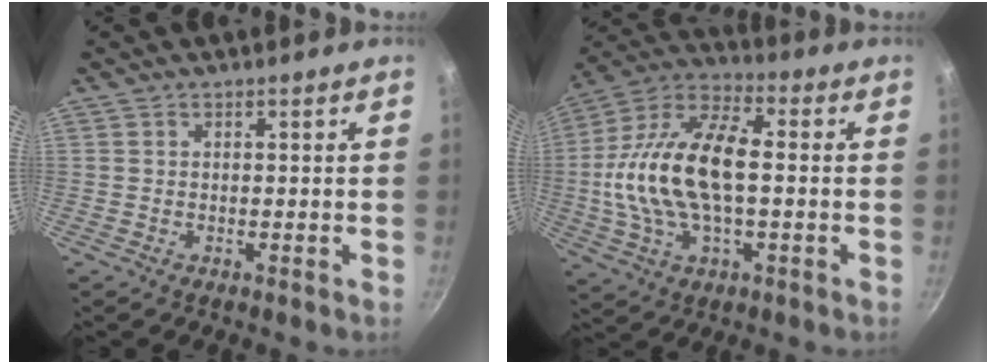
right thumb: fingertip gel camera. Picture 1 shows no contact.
{"total": 20.3, "force": [-0.5, 10.4, 17.4], "torque": [-0.331, 0.036, -0.021]}